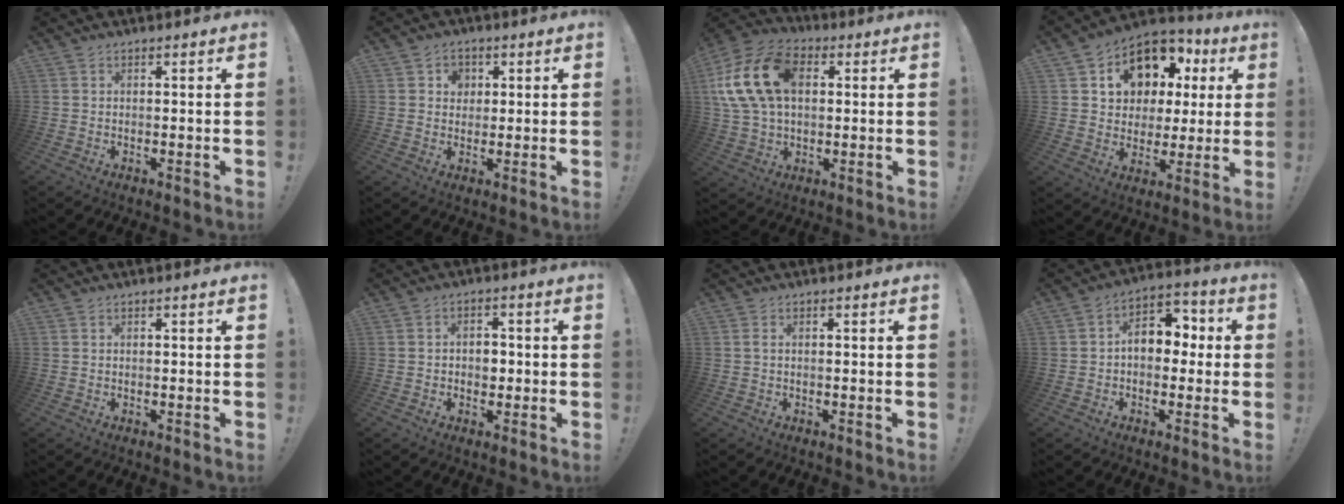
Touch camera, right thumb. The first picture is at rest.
{"total": 4.7, "force": [1.4, 4.2, 1.6], "torque": [-0.018, -0.002, 0.023]}
{"total": 19.9, "force": [4.2, 13.7, 13.9], "torque": [-0.264, 0.008, 0.079]}
{"total": 13.6, "force": [6.2, 10.4, 6.3], "torque": [-0.093, -0.038, 0.126]}
{"total": 0.0}
{"total": 3.7, "force": [-0.2, 3.2, 1.7], "torque": [-0.024, 0.001, -0.006]}
{"total": 1.1, "force": [-0.1, -0.1, 1.0], "torque": [-0.020, 0.000, -0.002]}
{"total": 9.9, "force": [0.8, 7.2, 6.8], "torque": [-0.089, 0.011, 0.018]}